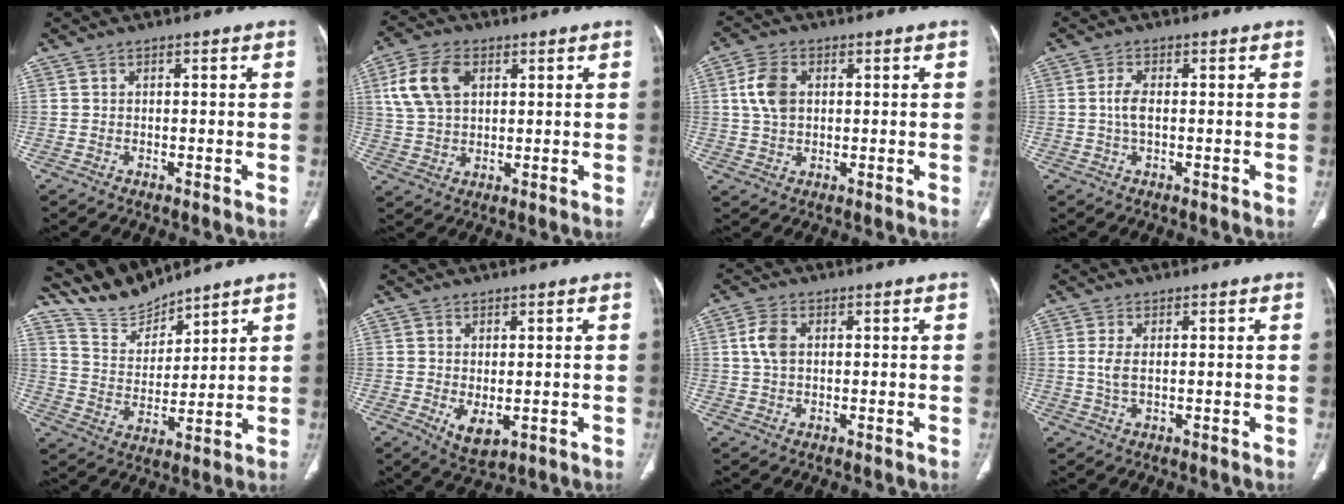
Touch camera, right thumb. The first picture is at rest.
{"total": 10.2, "force": [3.4, 6.3, 7.2], "torque": [-0.139, 0.004, 0.068]}
{"total": 6.5, "force": [1.3, 4.4, 4.6], "torque": [-0.091, 0.004, 0.024]}
{"total": 2.9, "force": [-0.1, 1.3, 2.6], "torque": [-0.060, 0.003, -0.004]}
{"total": 8.8, "force": [8.6, 1.8, 0.7], "torque": [-0.003, -0.053, 0.186]}
{"total": 4.5, "force": [-0.7, 2.5, 3.7], "torque": [-0.056, -0.011, 0.005]}
{"total": 4.3, "force": [0.8, 2.7, 3.2], "torque": [-0.075, 0.006, 0.016]}
{"total": 3.0, "force": [0.4, 1.3, 2.6], "torque": [-0.066, 0.000, 0.012]}